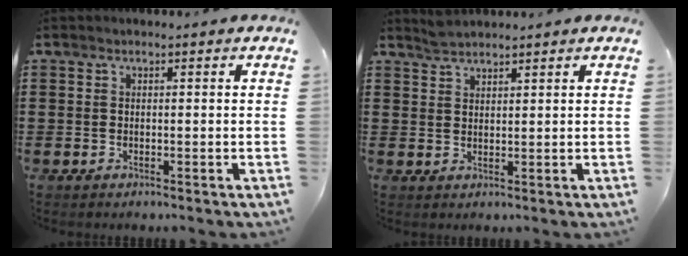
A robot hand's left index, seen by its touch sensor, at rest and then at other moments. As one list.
[{"total": 2.0, "force": [2.0, 0.1, 0.2], "torque": [-0.009, 0.002, 0.040]}]